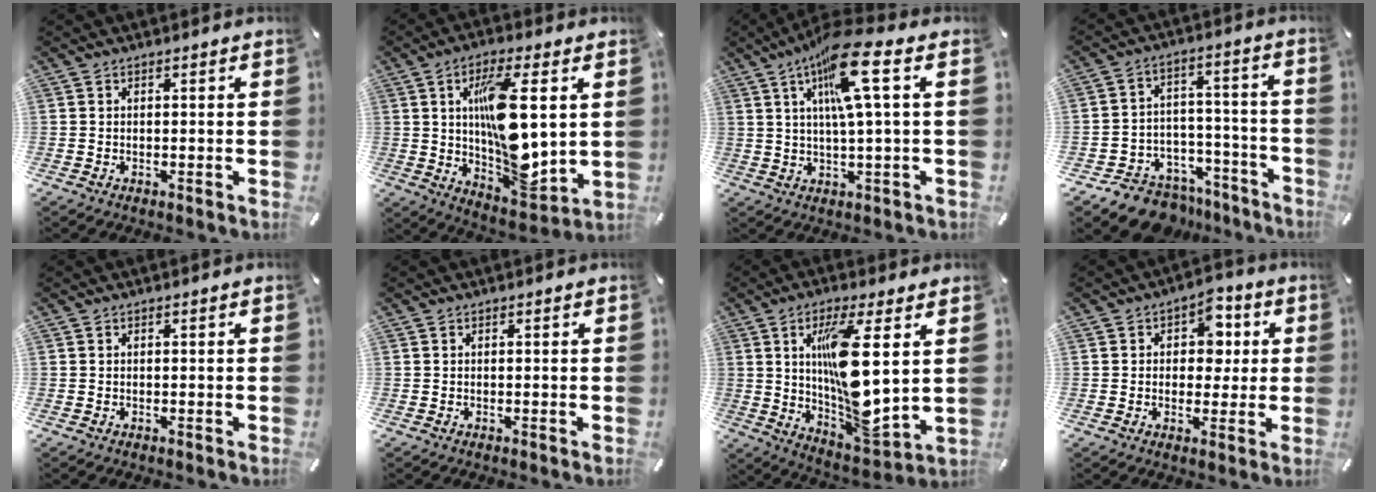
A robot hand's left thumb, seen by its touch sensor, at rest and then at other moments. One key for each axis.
{"total": 17.3, "fx": 3.7, "fy": 6.6, "fz": 15.5, "tx": -0.257, "ty": -0.026, "tz": 0.060}
{"total": 13.9, "fx": 5.3, "fy": 1.2, "fz": 12.8, "tx": -0.229, "ty": -0.019, "tz": 0.079}
{"total": 9.9, "fx": -7.6, "fy": 6.2, "fz": 1.4, "tx": -0.003, "ty": 0.051, "tz": -0.125}
{"total": 0.0}
{"total": 0.0}
{"total": 17.1, "fx": 4.6, "fy": 4.5, "fz": 15.8, "tx": -0.279, "ty": -0.044, "tz": 0.064}
{"total": 7.7, "fx": 1.0, "fy": 6.0, "fz": 4.7, "tx": -0.054, "ty": 0.003, "tz": 0.010}